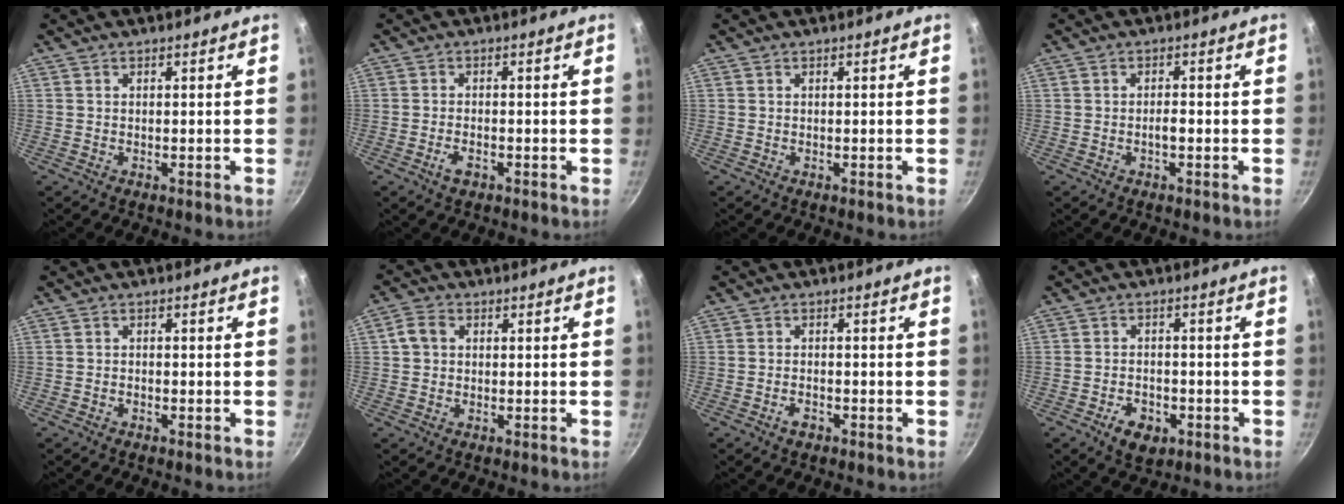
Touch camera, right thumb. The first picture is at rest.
{"total": 2.6, "force": [-1.4, 1.3, 1.9], "torque": [-0.036, 0.009, -0.025]}
{"total": 0.0}
{"total": 1.0, "force": [-0.6, -0.3, 0.7], "torque": [-0.008, 0.008, -0.010]}
{"total": 1.0, "force": [-0.6, -0.6, -0.5], "torque": [0.000, 0.003, -0.010]}
{"total": 2.5, "force": [0.5, 2.1, 1.3], "torque": [-0.021, 0.004, 0.002]}
{"total": 2.0, "force": [-1.3, 1.1, 1.1], "torque": [-0.020, 0.012, -0.022]}
{"total": 5.9, "force": [-2.8, 3.7, 3.6], "torque": [-0.050, 0.014, -0.039]}